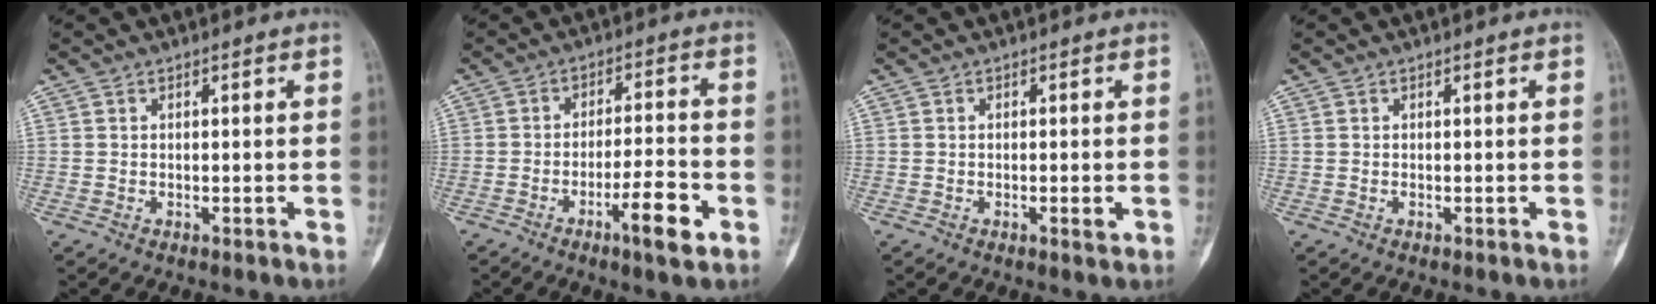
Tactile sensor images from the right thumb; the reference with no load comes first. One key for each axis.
{"total": 8.3, "fx": -3.9, "fy": 1.6, "fz": 7.2, "tx": -0.116, "ty": 0.020, "tz": -0.061}
{"total": 1.6, "fx": -0.5, "fy": 0.4, "fz": 1.5, "tx": -0.021, "ty": -0.003, "tz": -0.007}
{"total": 0.0}